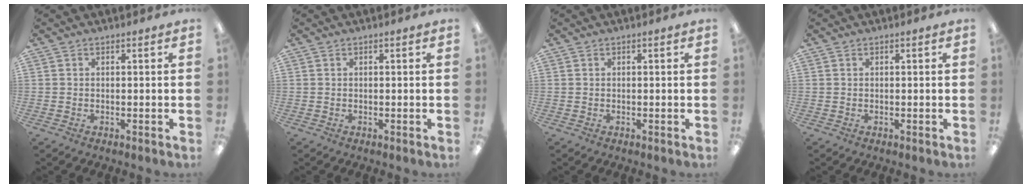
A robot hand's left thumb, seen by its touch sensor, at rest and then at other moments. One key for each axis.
{"total": 0.0}
{"total": 0.0}
{"total": 0.0}